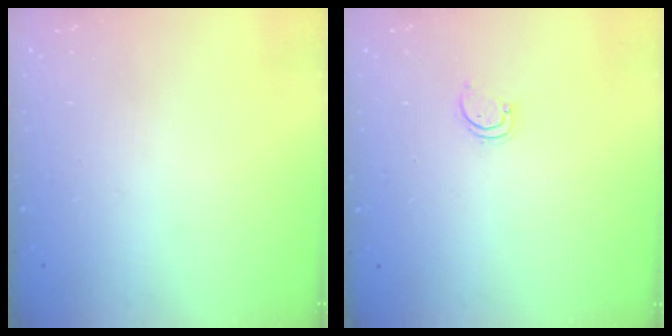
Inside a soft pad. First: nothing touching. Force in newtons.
{"total": 1.7, "press": 1.7, "slide": 0.3}